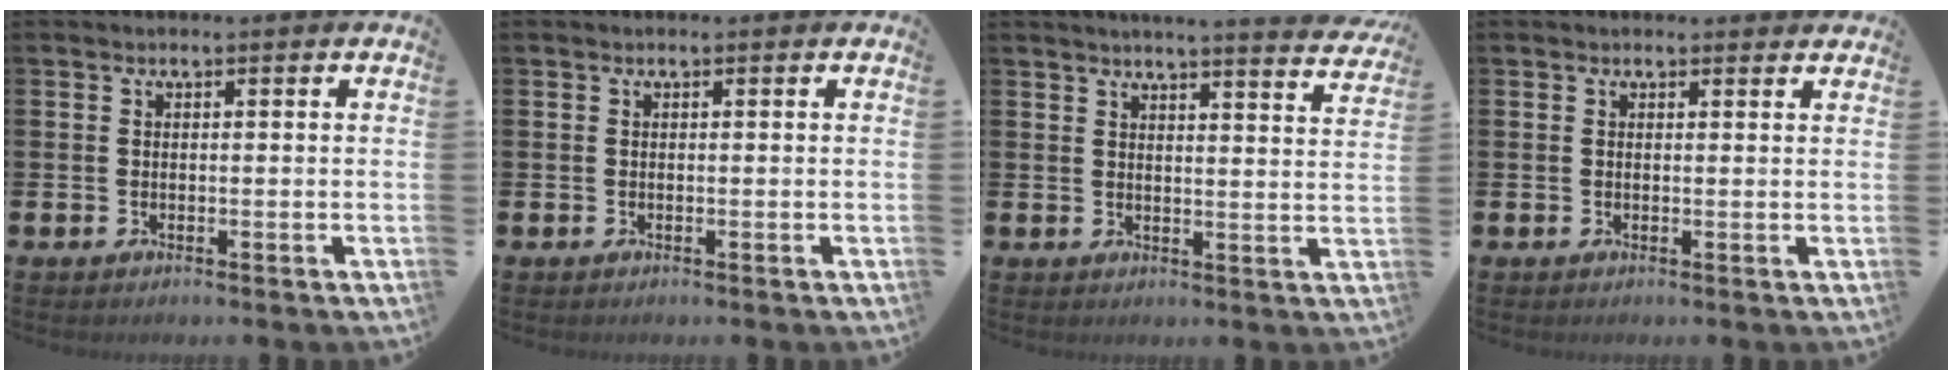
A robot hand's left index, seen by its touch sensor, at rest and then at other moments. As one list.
[{"total": 0.0}, {"total": 4.4, "force": [4.2, -0.5, 0.9], "torque": [-0.016, -0.032, 0.069]}, {"total": 0.8, "force": [0.7, 0.3, 0.1], "torque": [0.012, -0.002, 0.009]}]